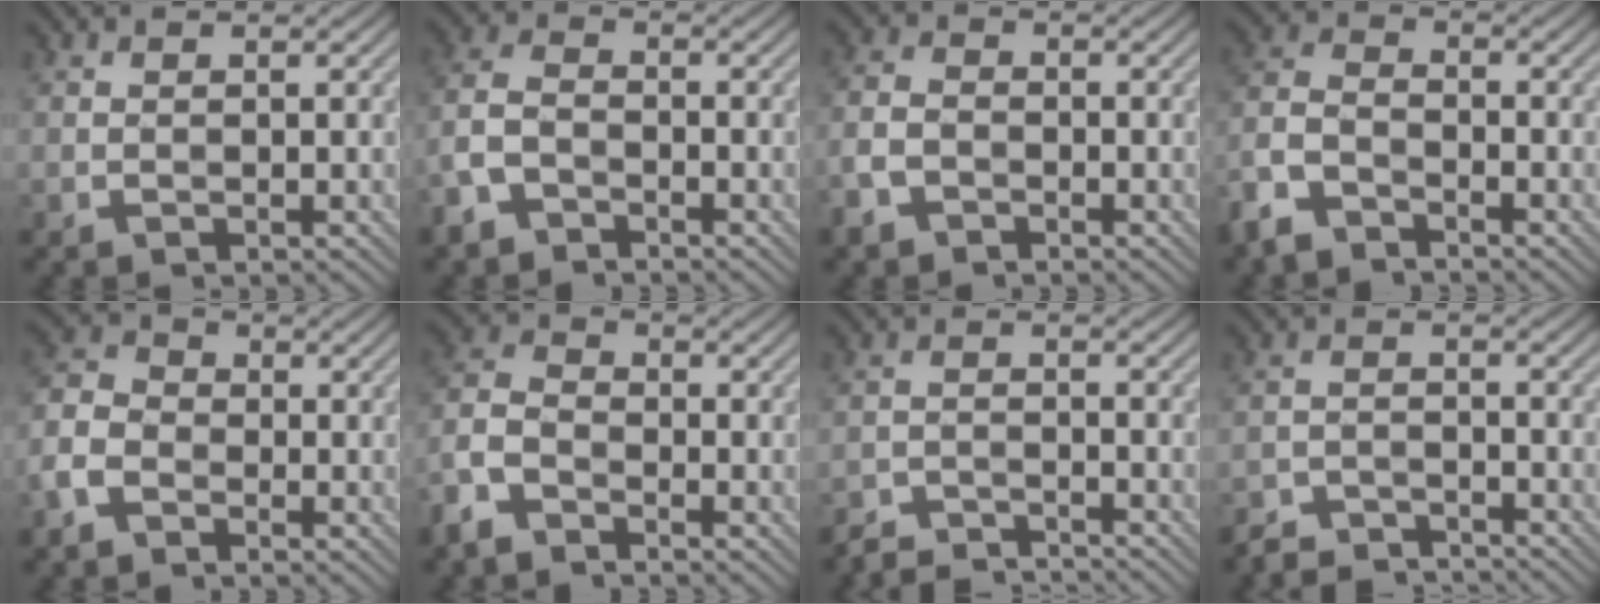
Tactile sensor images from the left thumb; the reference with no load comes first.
{"total": 4.9, "force": [-3.3, 2.6, 2.5], "torque": [-0.060, 0.000, -0.081]}
{"total": 3.8, "force": [-2.4, 2.4, 1.8], "torque": [-0.048, -0.005, -0.061]}
{"total": 6.5, "force": [-4.9, 2.9, 3.2], "torque": [-0.080, -0.004, -0.119]}
{"total": 5.2, "force": [-2.8, 3.5, 2.7], "torque": [-0.077, 0.005, -0.072]}
{"total": 6.0, "force": [-4.1, 3.1, 3.1], "torque": [-0.081, 0.000, -0.101]}
{"total": 4.0, "force": [-4.0, 0.4, 0.7], "torque": [-0.009, -0.001, -0.078]}
{"total": 4.5, "force": [-4.3, 0.9, 0.8], "torque": [-0.012, -0.001, -0.084]}